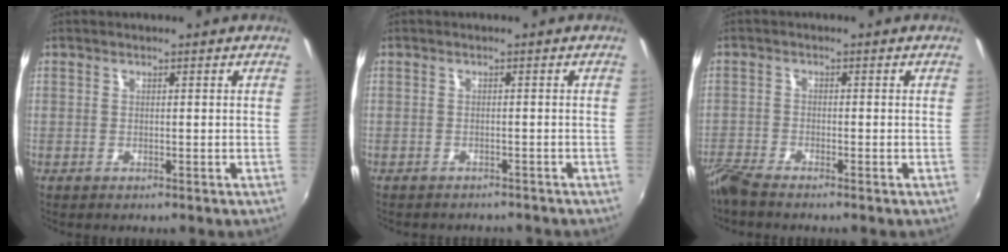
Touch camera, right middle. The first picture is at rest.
{"total": 3.7, "force": [-3.4, 1.1, 1.0], "torque": [-0.025, -0.011, -0.045]}
{"total": 4.8, "force": [-4.4, 0.4, 1.9], "torque": [-0.056, -0.017, -0.087]}